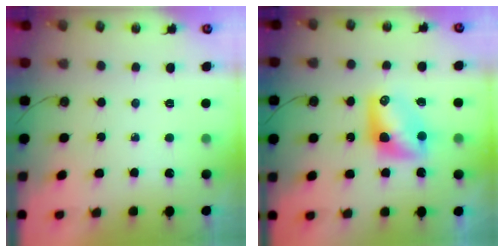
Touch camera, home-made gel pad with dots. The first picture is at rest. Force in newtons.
{"total": 8.8, "press": 8.7, "slide": 0.4}